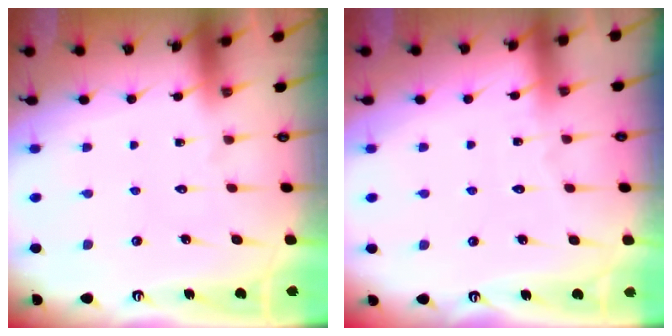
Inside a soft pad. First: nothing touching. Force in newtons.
{"total": 2.2, "press": 2.2, "slide": 0.3}